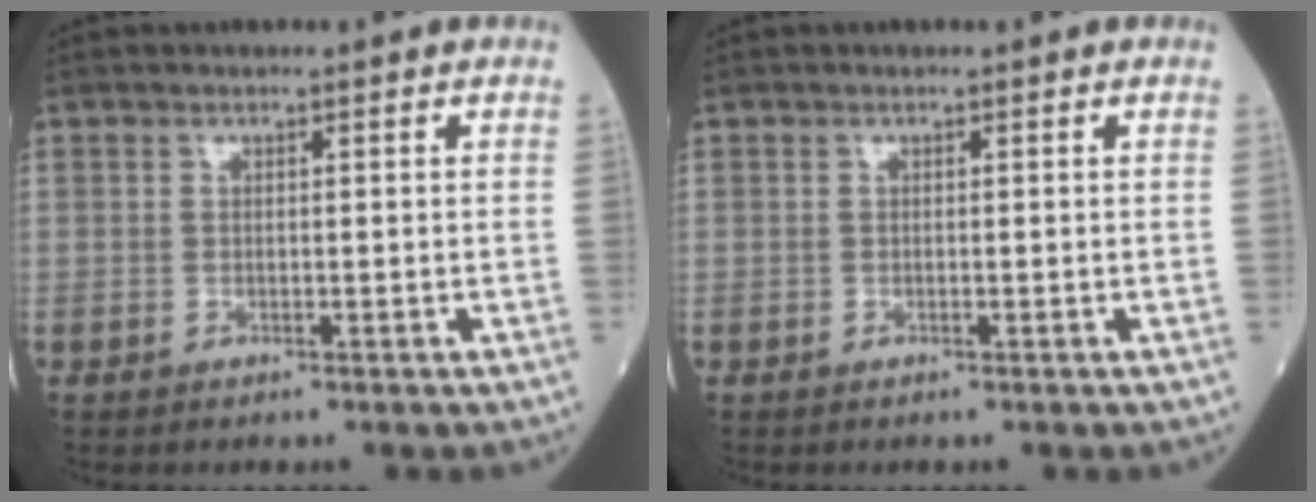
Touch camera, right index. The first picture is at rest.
{"total": 0.0}